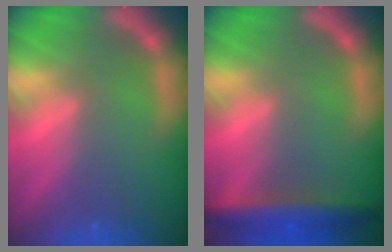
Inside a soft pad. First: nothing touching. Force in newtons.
{"total": 5.5}